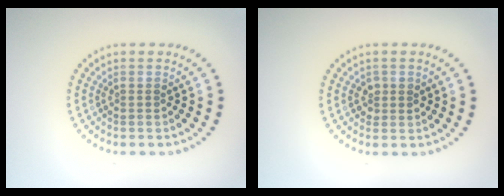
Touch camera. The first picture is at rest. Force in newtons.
{"total": 1.2, "press": 1.2, "slide": 0.3}